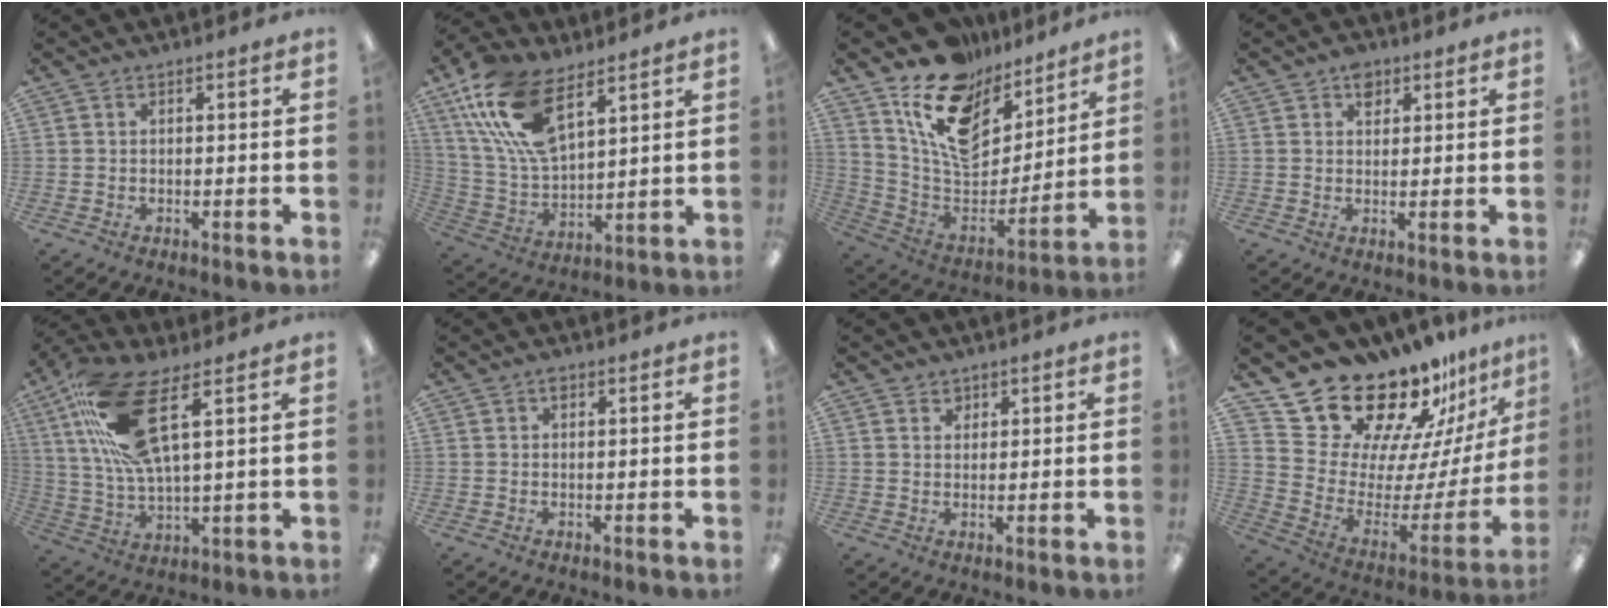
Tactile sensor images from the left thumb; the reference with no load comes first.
{"total": 18.7, "force": [10.6, 11.2, 10.6], "torque": [-0.221, -0.031, 0.197]}
{"total": 17.4, "force": [12.1, 9.9, 7.7], "torque": [-0.150, -0.084, 0.220]}
{"total": 3.8, "force": [2.1, 2.6, 1.7], "torque": [-0.013, -0.006, 0.035]}
{"total": 16.4, "force": [8.4, 5.1, 13.1], "torque": [-0.284, -0.024, 0.147]}
{"total": 1.1, "force": [0.5, 0.7, 0.7], "torque": [-0.007, 0.000, 0.007]}
{"total": 2.0, "force": [1.3, 1.5, 0.1], "torque": [0.005, -0.002, 0.022]}
{"total": 21.5, "force": [19.1, 7.9, 5.9], "torque": [-0.098, -0.157, 0.350]}